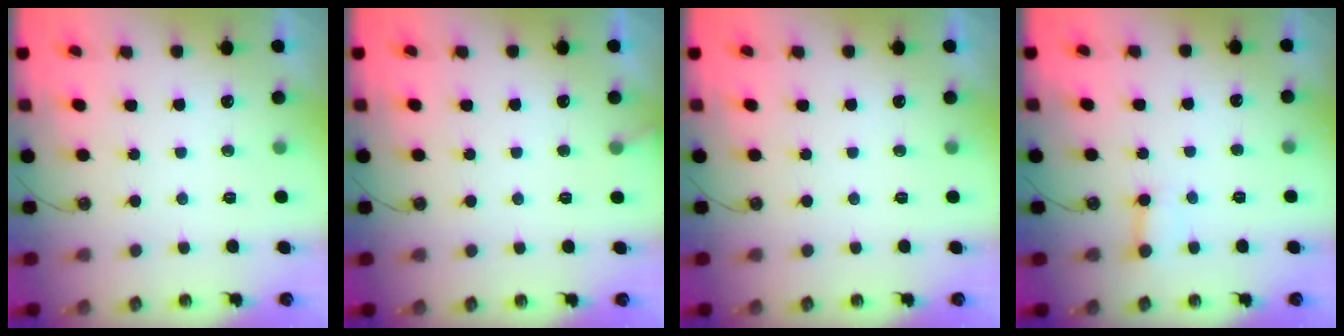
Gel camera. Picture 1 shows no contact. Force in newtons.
{"total": 4.5, "press": 4.5, "slide": 0.2}
{"total": 0.0}
{"total": 2.5, "press": 2.5, "slide": 0.4}